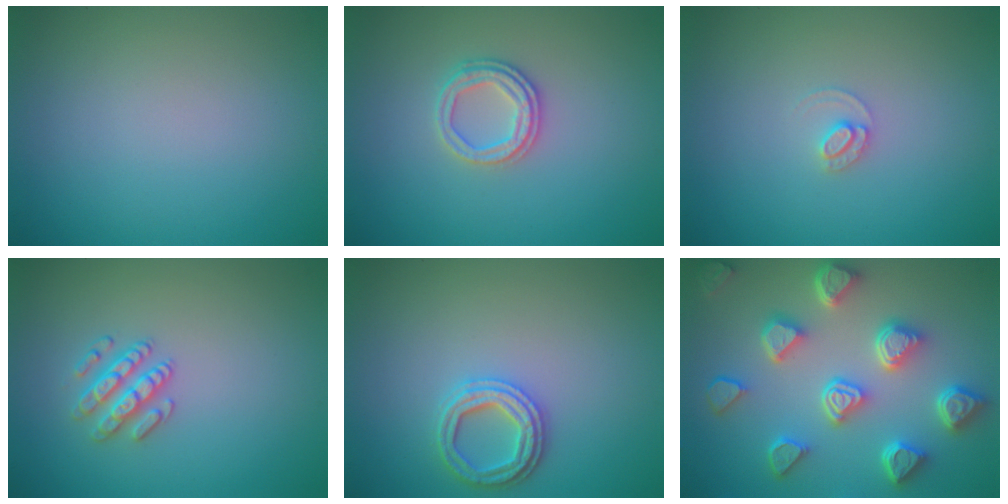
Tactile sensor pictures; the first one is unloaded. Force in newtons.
{"total": 2.5, "press": 2.4, "slide": 0.8}
{"total": 1.2, "press": 1.2, "slide": 0.0}
{"total": 2.5, "press": 2.5, "slide": 0.4}
{"total": 2.8, "press": 2.7, "slide": 0.7}
{"total": 7.4, "press": 5.9, "slide": 4.4}